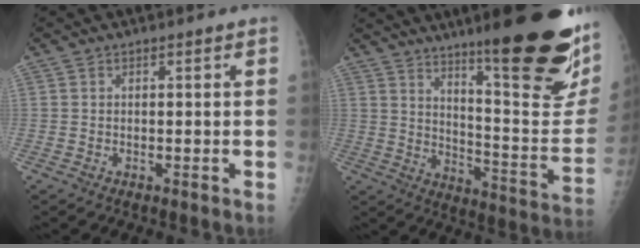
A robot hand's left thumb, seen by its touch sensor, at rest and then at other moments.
{"total": 28.1, "force": [16.9, 5.6, 21.8], "torque": [-0.250, -0.085, 0.248]}